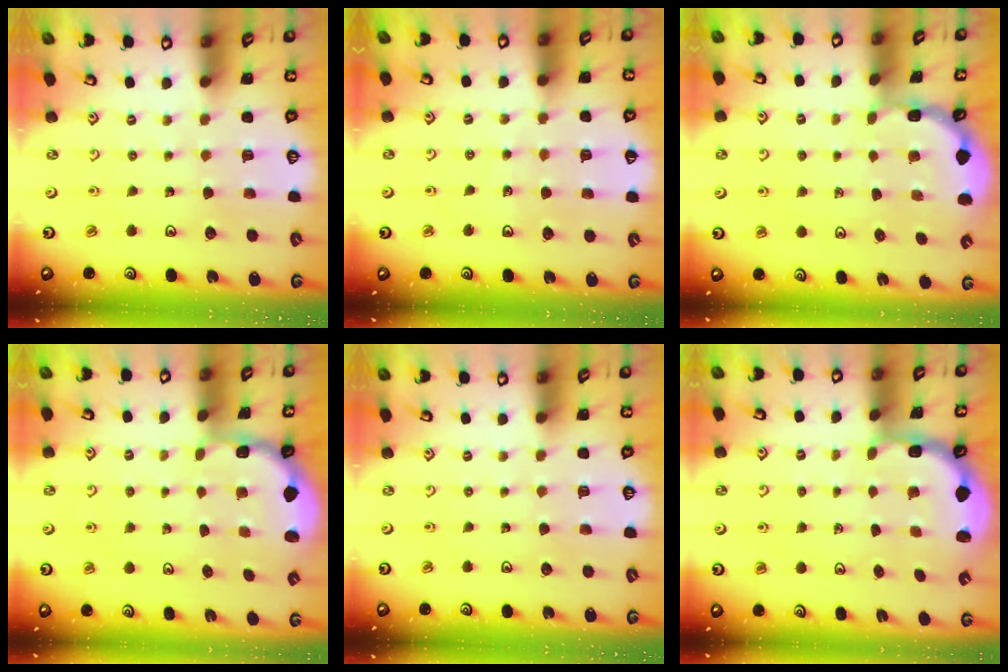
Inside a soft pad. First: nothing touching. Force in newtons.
{"total": 3.2, "press": 2.4, "slide": 2.2}
{"total": 1.6, "press": 1.6, "slide": 0.2}
{"total": 1.9, "press": 1.8, "slide": 0.7}
{"total": 0.0}
{"total": 2.7, "press": 2.1, "slide": 1.7}